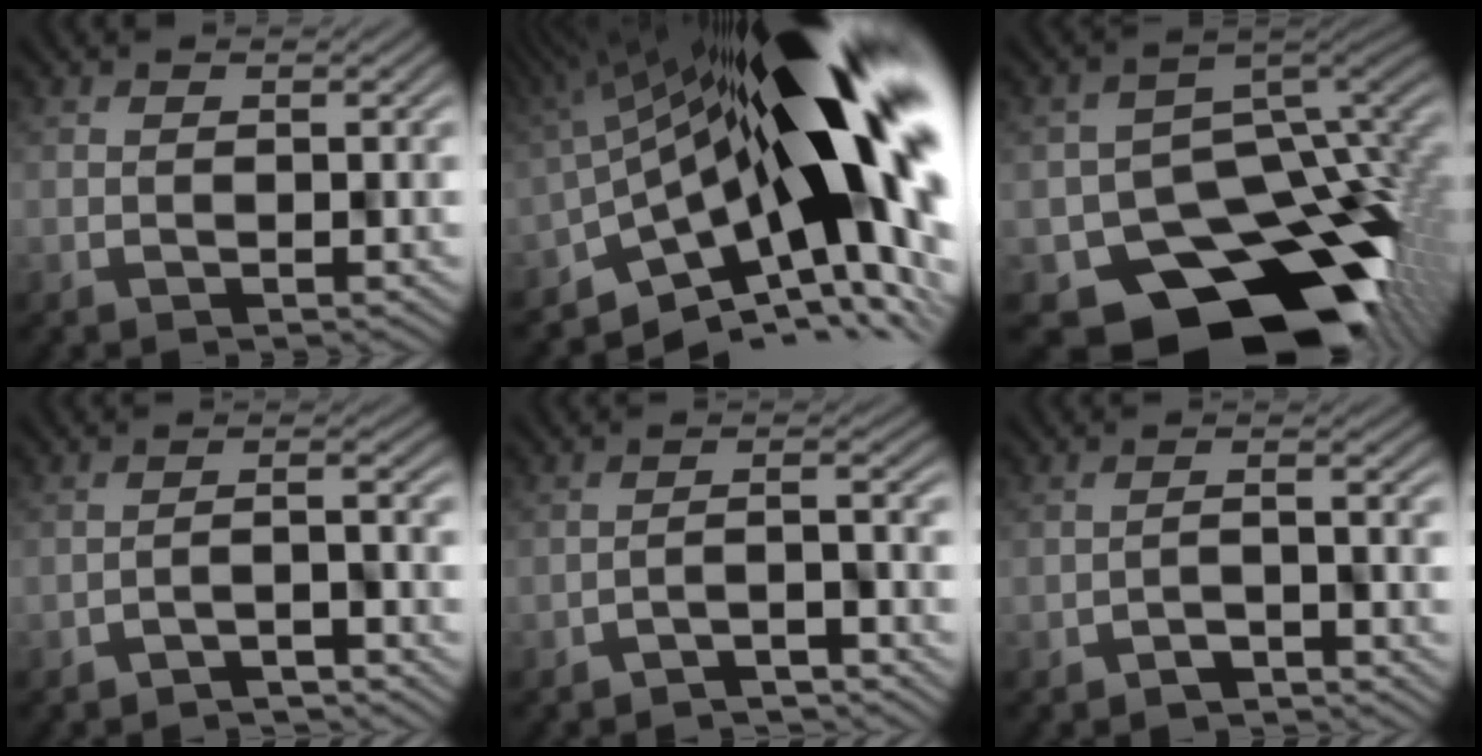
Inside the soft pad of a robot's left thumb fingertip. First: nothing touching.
{"total": 18.6, "force": [-1.5, 7.6, 17.0], "torque": [-0.253, -0.006, -0.042]}
{"total": 16.8, "force": [-8.2, 11.3, 9.3], "torque": [-0.133, -0.067, -0.110]}
{"total": 3.3, "force": [-2.9, 0.3, 1.4], "torque": [-0.014, 0.009, -0.050]}
{"total": 3.6, "force": [-3.2, 0.4, 1.6], "torque": [-0.016, 0.009, -0.055]}
{"total": 2.2, "force": [-2.1, 0.3, 0.8], "torque": [-0.013, 0.004, -0.035]}